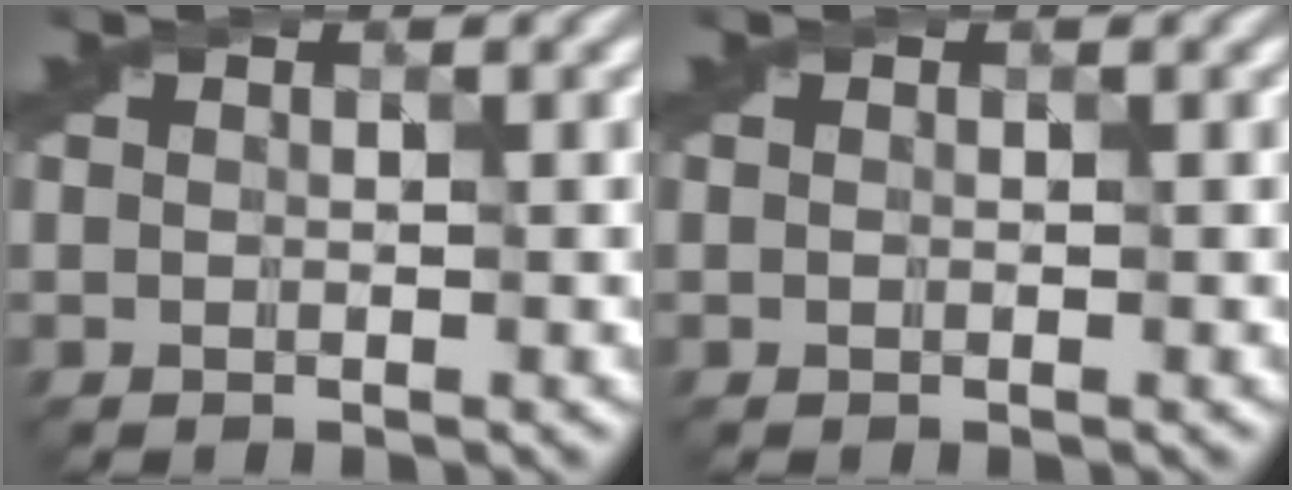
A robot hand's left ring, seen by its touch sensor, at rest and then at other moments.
{"total": 0.0}